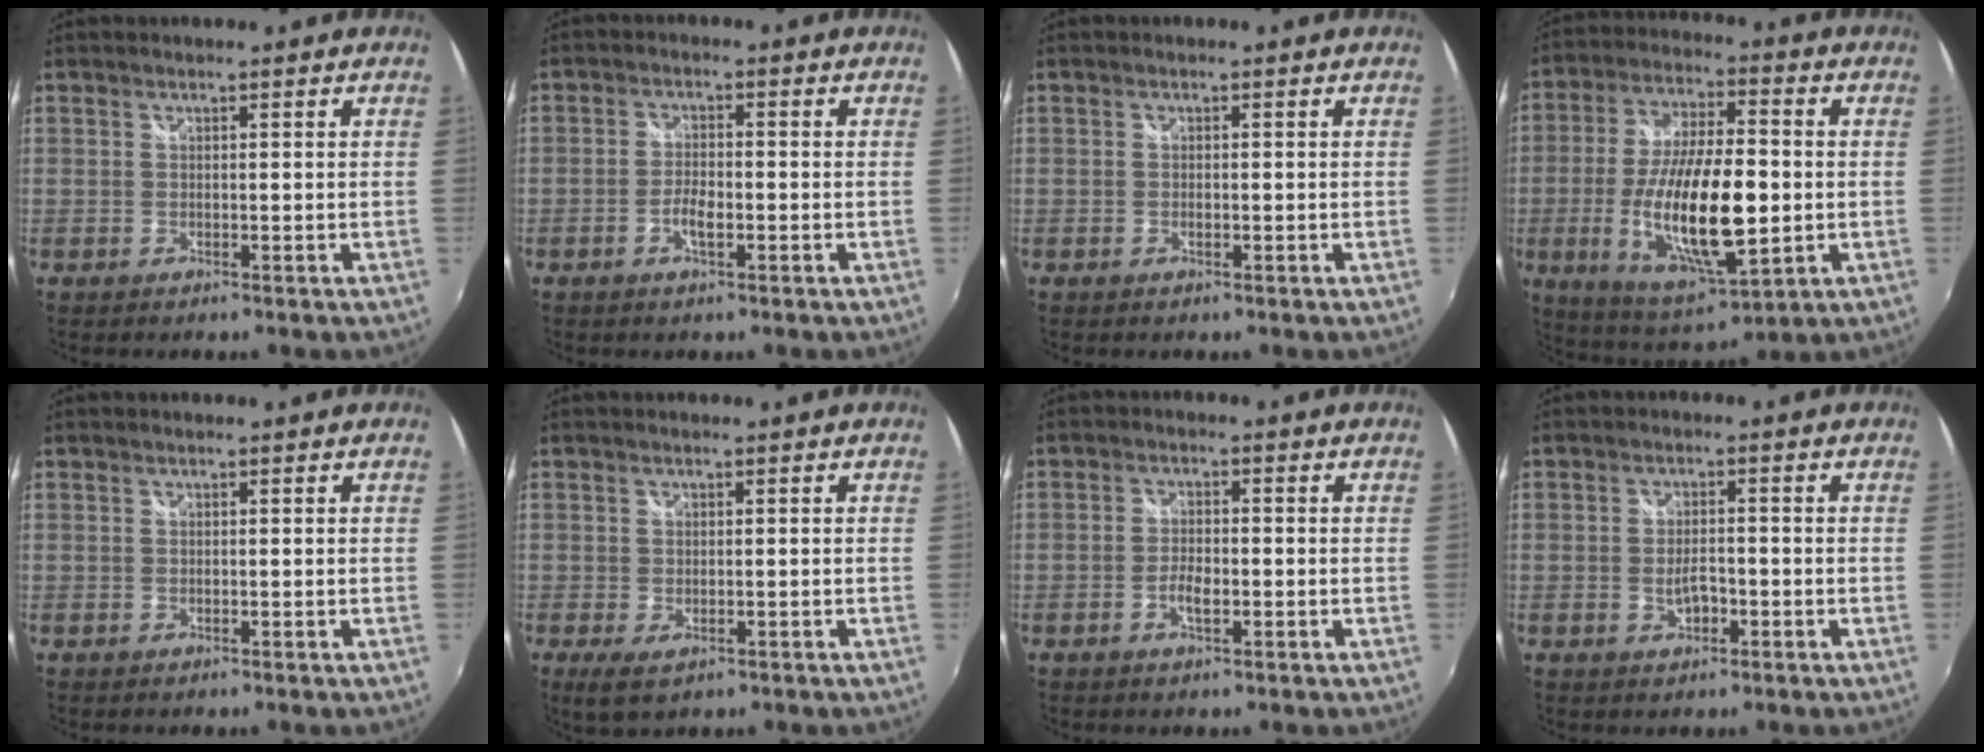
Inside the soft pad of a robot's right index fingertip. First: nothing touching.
{"total": 3.4, "force": [-1.5, 1.2, 2.9], "torque": [-0.063, 0.000, -0.028]}
{"total": 0.7, "force": [-0.3, 0.4, 0.5], "torque": [-0.011, -0.002, -0.005]}
{"total": 20.4, "force": [-3.2, 7.4, 18.7], "torque": [-0.365, -0.023, -0.045]}
{"total": 0.0}
{"total": 3.4, "force": [-1.4, 1.9, 2.5], "torque": [-0.051, -0.013, -0.019]}
{"total": 3.2, "force": [-1.3, 1.3, 2.6], "torque": [-0.056, -0.001, -0.025]}
{"total": 3.3, "force": [-1.2, 1.7, 2.5], "torque": [-0.048, -0.002, -0.019]}